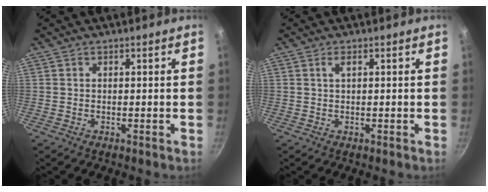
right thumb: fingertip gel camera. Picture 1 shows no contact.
{"total": 1.3, "force": [0.4, 0.5, 1.2], "torque": [-0.021, 0.001, 0.006]}